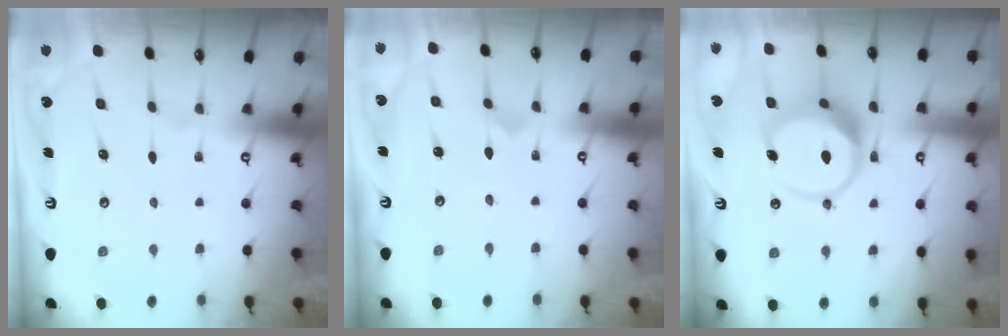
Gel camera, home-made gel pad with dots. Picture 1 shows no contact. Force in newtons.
{"total": 0.0}
{"total": 11.7, "press": 11.6, "slide": 1.2}